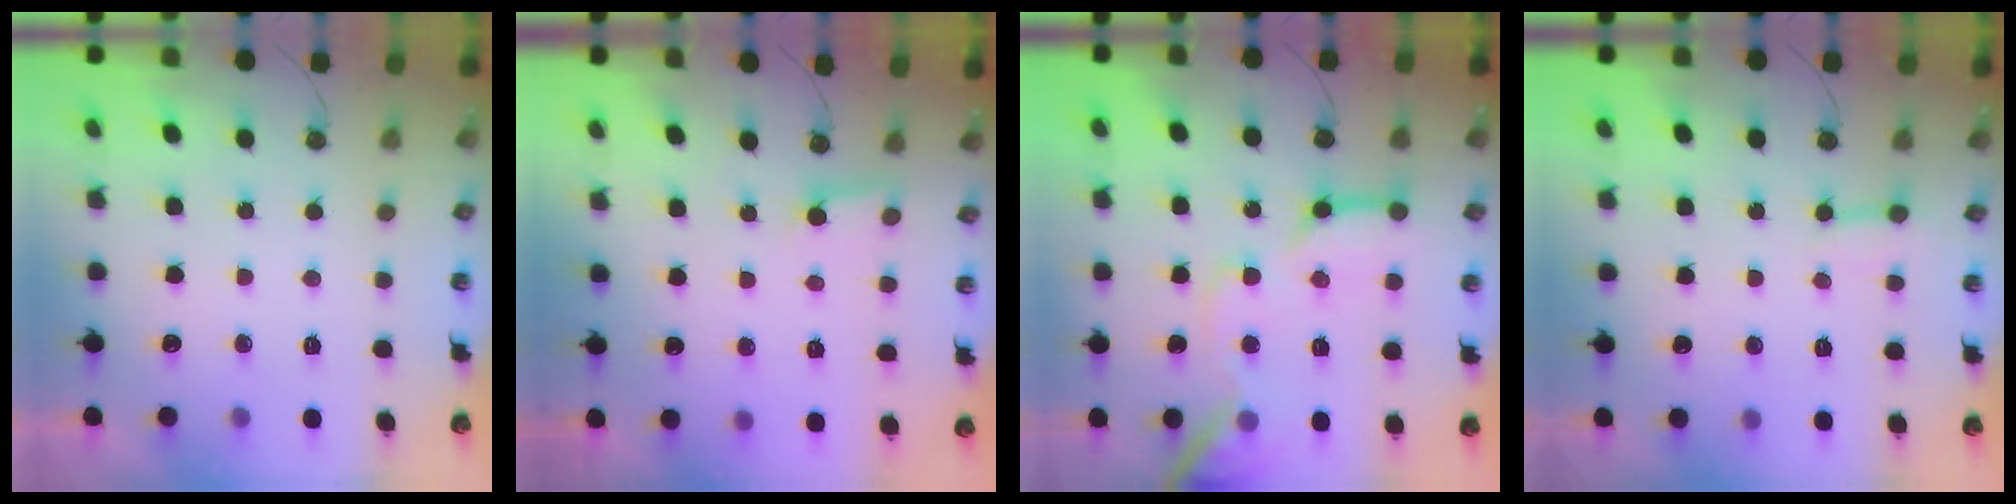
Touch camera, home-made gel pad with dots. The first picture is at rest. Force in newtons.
{"total": 4.1, "press": 4.1, "slide": 0.3}
{"total": 16.5, "press": 16.4, "slide": 1.9}
{"total": 3.1, "press": 3.0, "slide": 0.3}